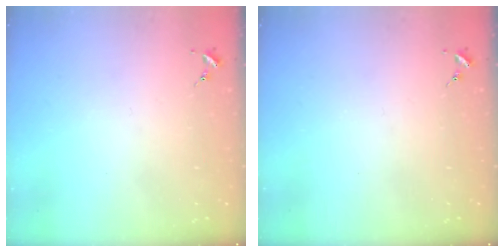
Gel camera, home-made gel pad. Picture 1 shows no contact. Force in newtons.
{"total": 0.0}